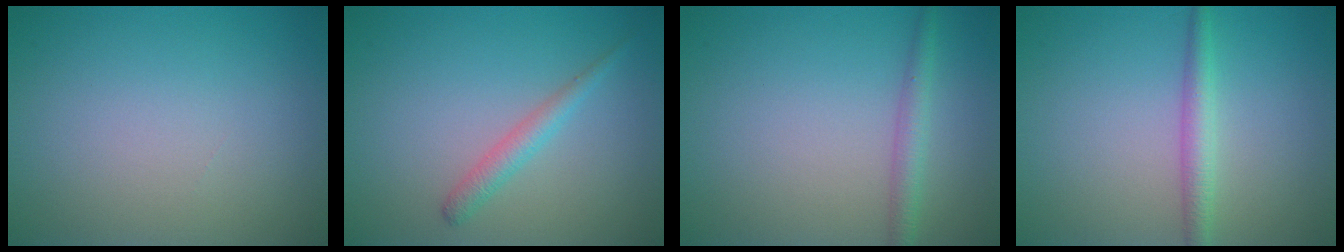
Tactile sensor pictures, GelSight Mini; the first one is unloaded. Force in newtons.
{"total": 1.8, "press": 1.8, "slide": 0.1}
{"total": 2.0, "press": 2.0, "slide": 0.0}
{"total": 2.2, "press": 2.2, "slide": 0.0}